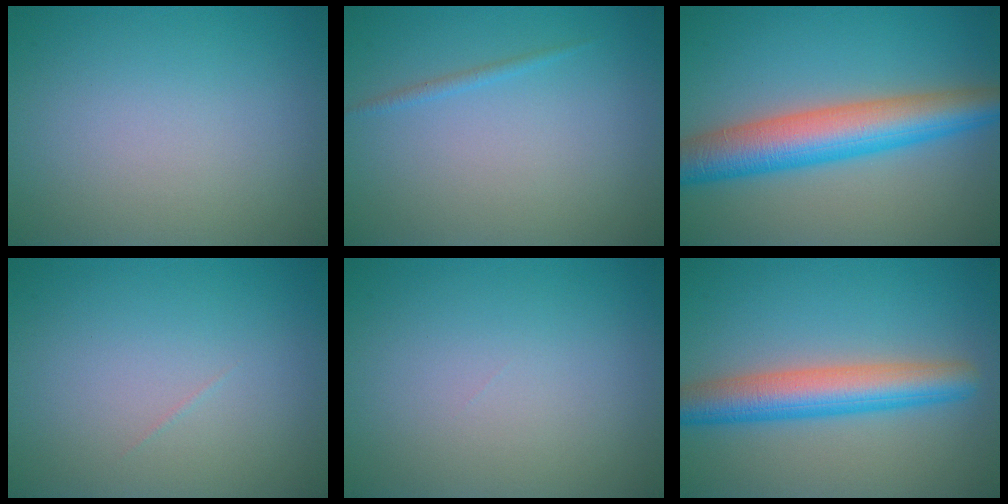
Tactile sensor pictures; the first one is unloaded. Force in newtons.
{"total": 0.7, "press": 0.7, "slide": 0.1}
{"total": 7.9, "press": 7.9, "slide": 0.4}
{"total": 0.0}
{"total": 0.0}
{"total": 5.9, "press": 5.9, "slide": 0.3}